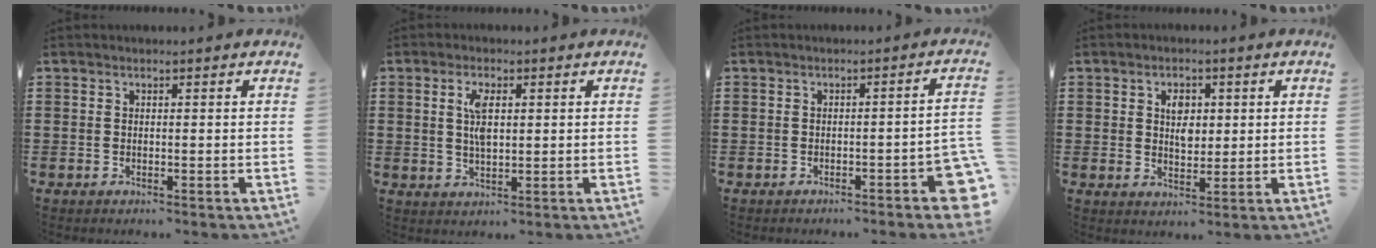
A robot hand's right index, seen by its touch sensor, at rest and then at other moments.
{"total": 4.4, "force": [0.9, 1.9, 3.9], "torque": [-0.082, 0.008, 0.015]}
{"total": 3.4, "force": [-2.1, 0.7, 2.6], "torque": [-0.032, -0.004, -0.037]}
{"total": 3.7, "force": [0.9, 2.2, 2.7], "torque": [-0.044, 0.003, 0.011]}